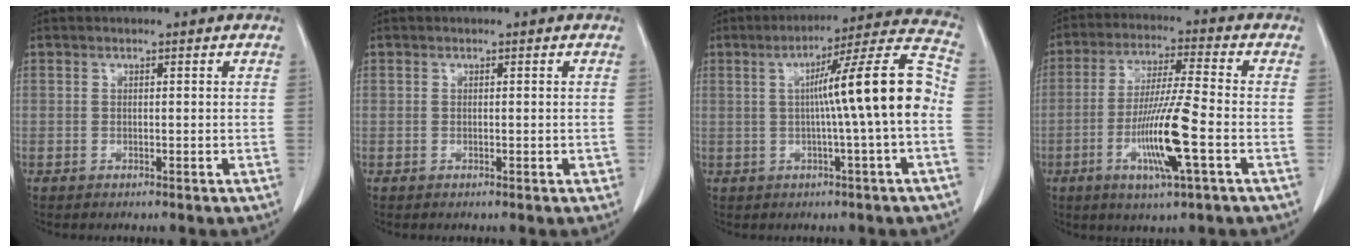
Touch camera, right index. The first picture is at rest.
{"total": 0.7, "force": [0.0, 0.5, 0.5], "torque": [-0.005, 0.000, 0.001]}
{"total": 13.5, "force": [-0.5, -1.1, 13.4], "torque": [-0.197, 0.020, -0.013]}
{"total": 11.9, "force": [-3.7, -0.1, 11.3], "torque": [-0.219, -0.015, -0.071]}